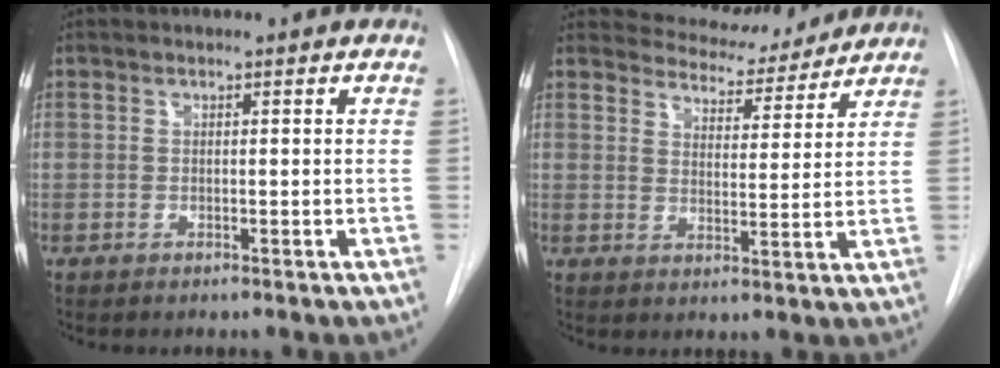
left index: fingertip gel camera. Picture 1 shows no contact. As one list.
[{"total": 9.4, "force": [9.0, 2.6, 1.1], "torque": [-0.011, -0.005, 0.118]}]